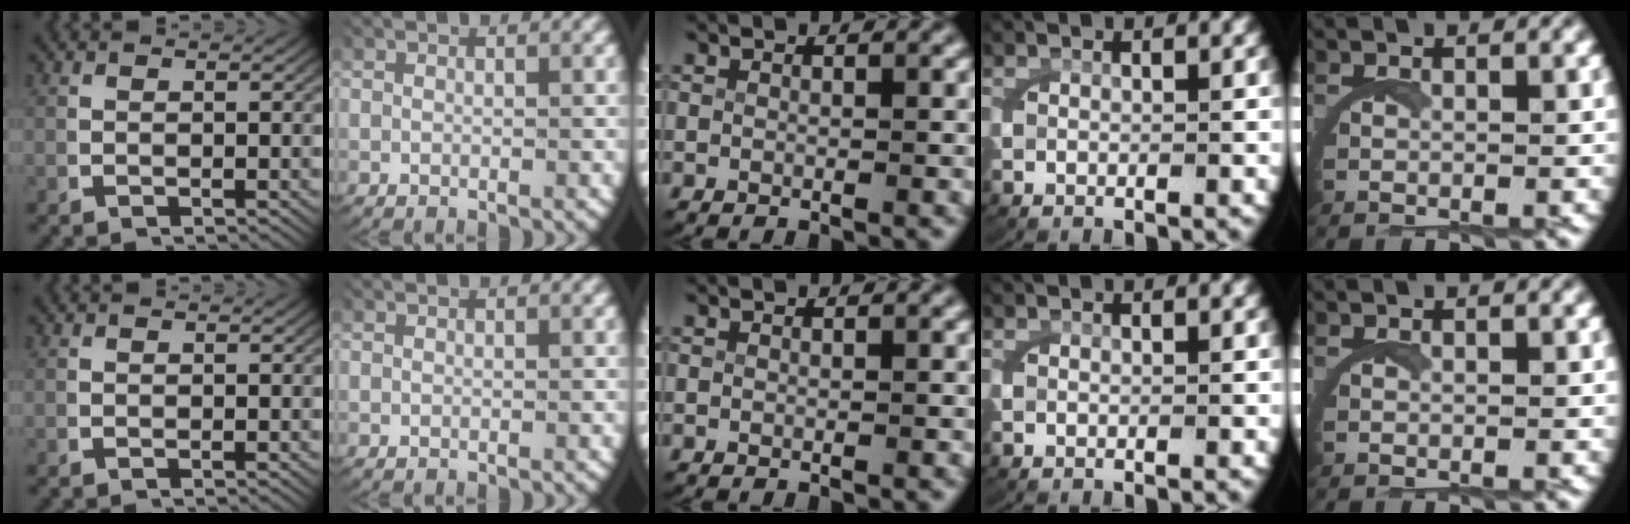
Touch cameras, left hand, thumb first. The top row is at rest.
{}